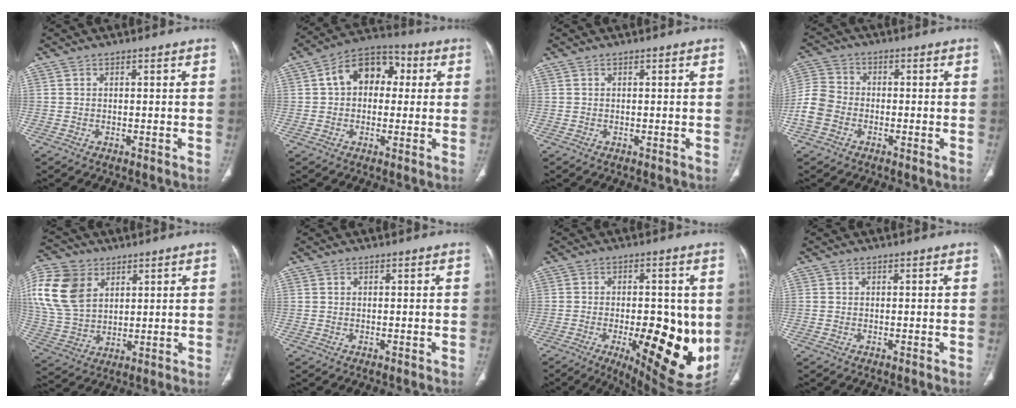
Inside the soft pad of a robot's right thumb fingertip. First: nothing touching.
{"total": 11.8, "force": [2.2, 8.4, 8.0], "torque": [-0.093, 0.030, 0.023]}
{"total": 0.0}
{"total": 7.4, "force": [-2.5, 5.9, 3.7], "torque": [-0.076, 0.018, -0.056]}
{"total": 17.2, "force": [6.0, 12.3, 10.4], "torque": [-0.221, -0.010, 0.123]}
{"total": 0.0}
{"total": 19.4, "force": [-3.3, 7.4, 17.6], "torque": [-0.207, -0.022, -0.022]}
{"total": 0.0}